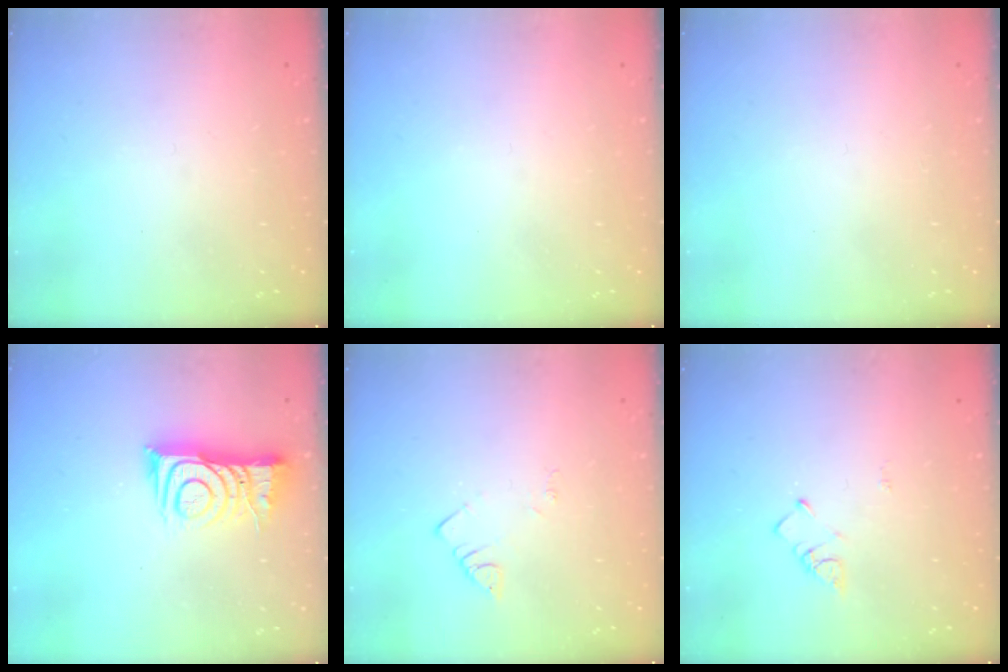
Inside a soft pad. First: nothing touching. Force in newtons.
{"total": 0.0}
{"total": 1.6, "press": 1.6, "slide": 0.1}
{"total": 10.1, "press": 10.0, "slide": 1.0}
{"total": 2.2, "press": 2.2, "slide": 0.4}
{"total": 3.2, "press": 3.2, "slide": 0.5}